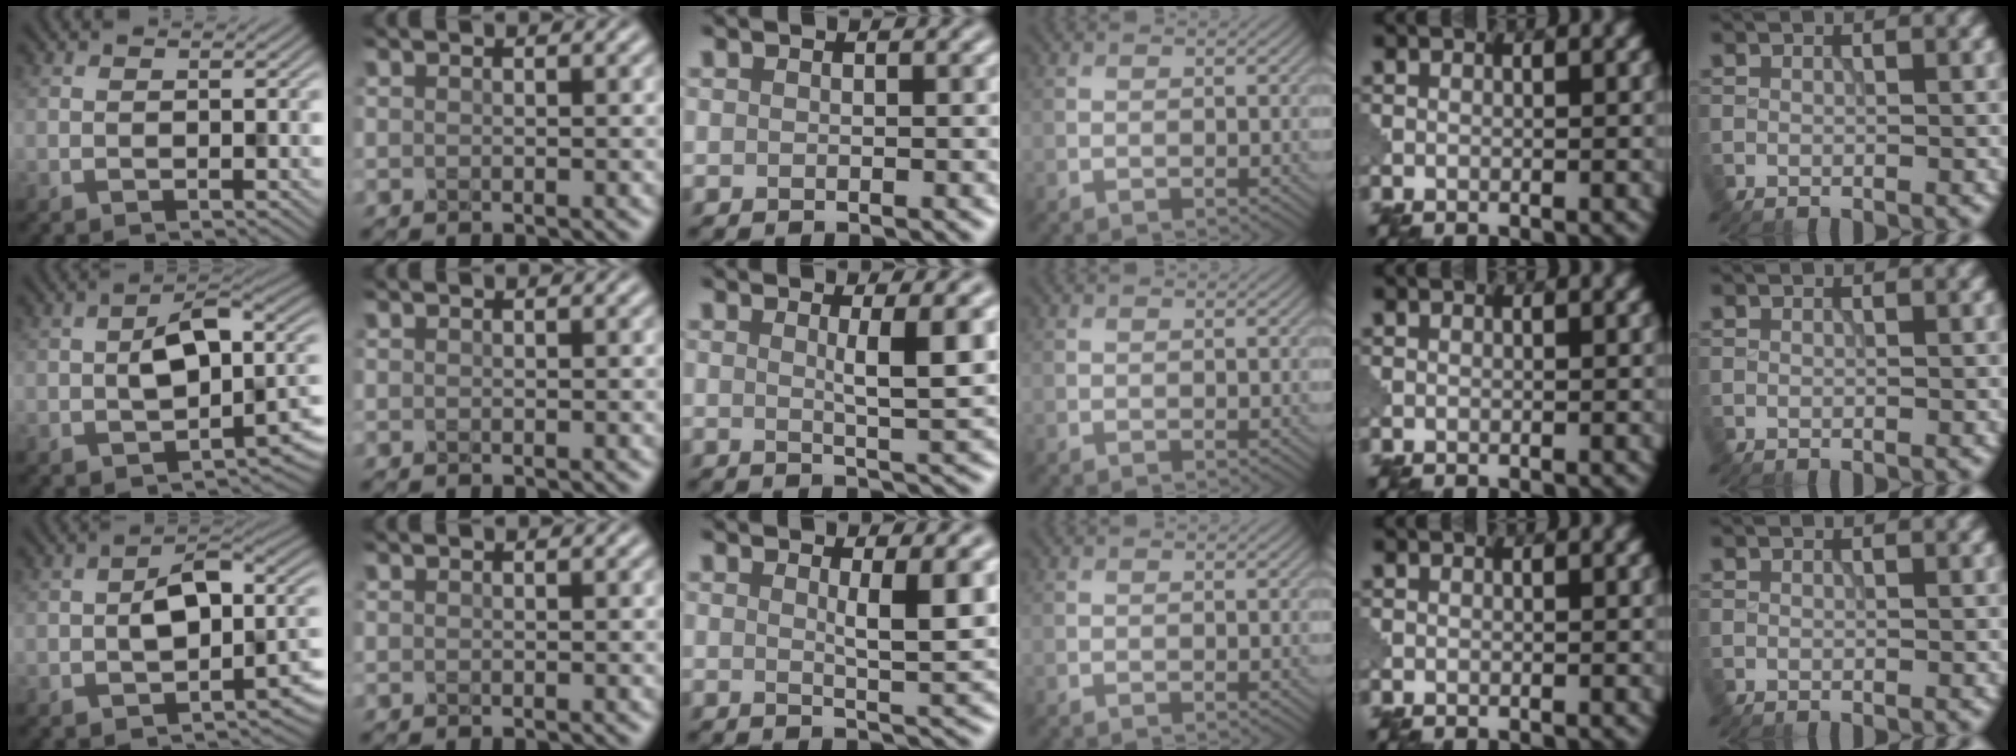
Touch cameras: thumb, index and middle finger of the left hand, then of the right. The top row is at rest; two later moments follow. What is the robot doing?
{"motion": "shake", "object": "medicine bottle"}